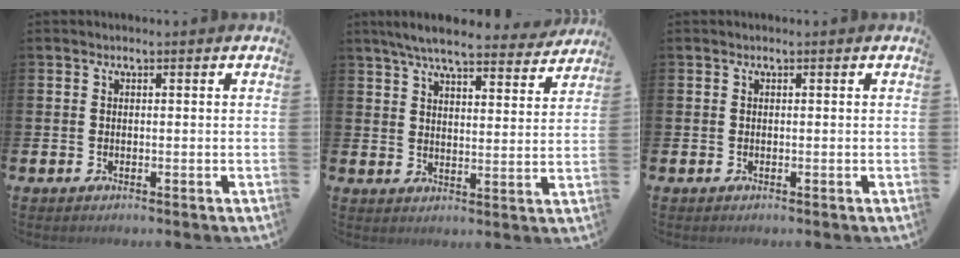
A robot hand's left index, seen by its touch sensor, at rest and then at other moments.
{"total": 6.7, "force": [6.2, 0.9, 2.4], "torque": [-0.059, -0.033, 0.107]}
{"total": 0.0}